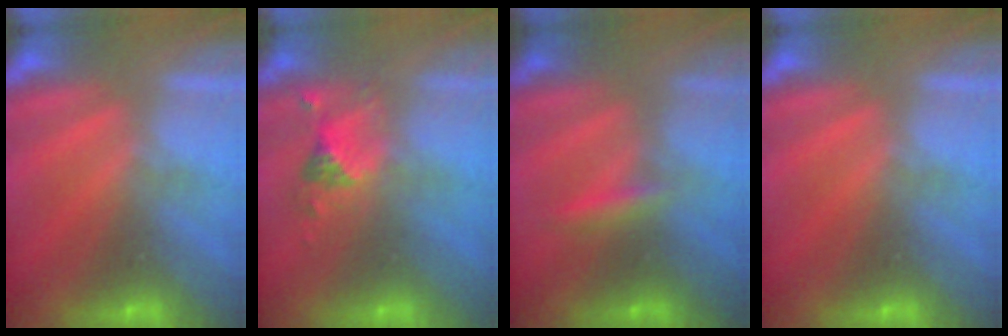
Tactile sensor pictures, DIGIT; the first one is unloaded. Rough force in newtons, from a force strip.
{"total": 2.5}
{"total": 2.3}
{"total": 0.0}